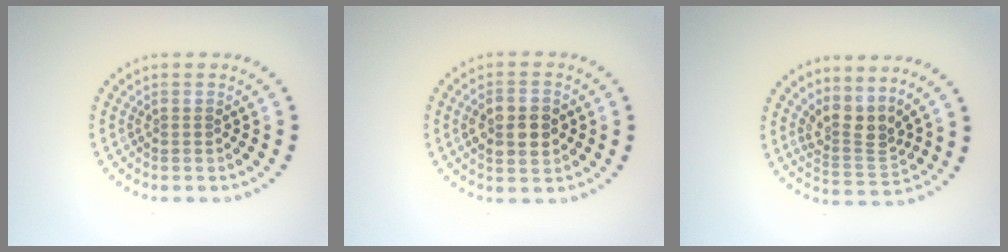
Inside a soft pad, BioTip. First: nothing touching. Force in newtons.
{"total": 3.5, "press": 3.5, "slide": 0.2}
{"total": 3.3, "press": 2.3, "slide": 2.3}